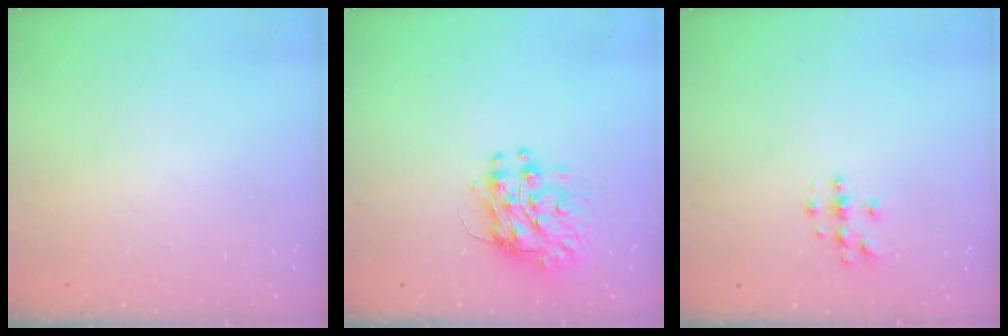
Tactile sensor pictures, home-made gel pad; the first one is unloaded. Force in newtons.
{"total": 10.1, "press": 10.1, "slide": 1.0}
{"total": 3.6, "press": 3.6, "slide": 0.5}